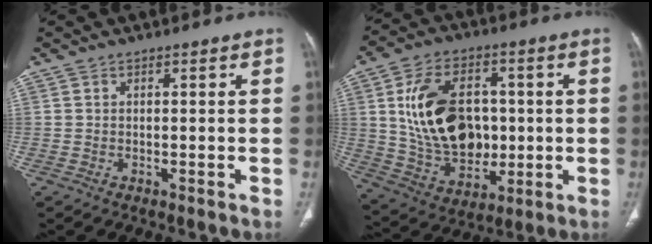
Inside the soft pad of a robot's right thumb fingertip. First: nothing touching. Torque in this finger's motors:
{"motor_torque": [-0.74, 1.47, 1.40, 0.71, 0.19]}